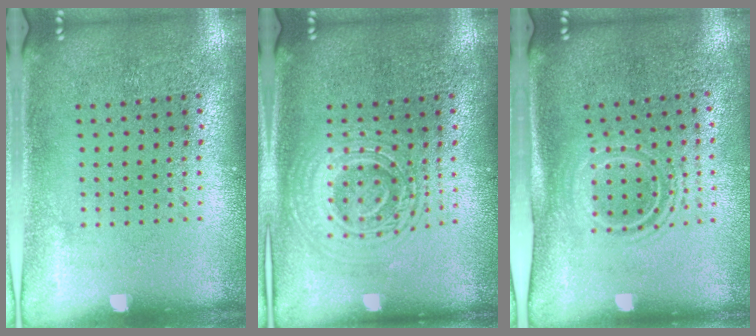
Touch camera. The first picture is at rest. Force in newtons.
{"total": 2.8, "press": 2.8, "slide": 0.4}
{"total": 1.5, "press": 1.1, "slide": 1.0}